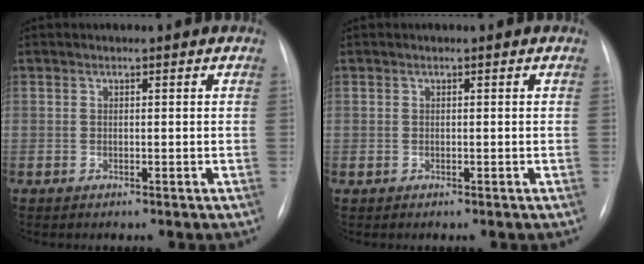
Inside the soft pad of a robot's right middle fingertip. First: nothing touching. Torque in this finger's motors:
{"motor_torque": [0.13, -0.16, -0.01, 0.01]}